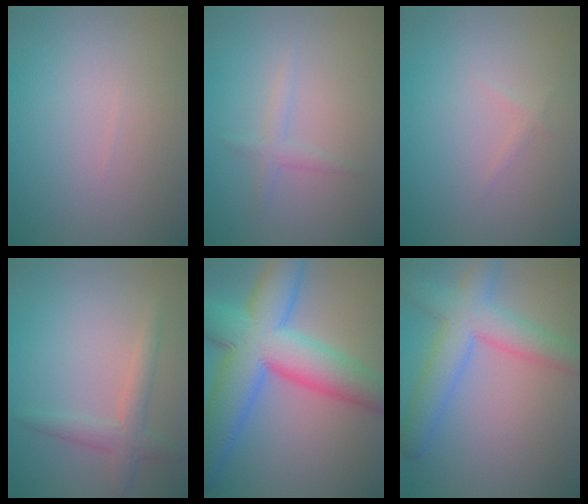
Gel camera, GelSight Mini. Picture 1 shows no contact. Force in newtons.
{"total": 0.7, "press": 0.6, "slide": 0.1}
{"total": 0.6, "press": 0.6, "slide": 0.1}
{"total": 2.7, "press": 2.7, "slide": 0.1}
{"total": 12.4, "press": 12.4, "slide": 0.2}
{"total": 6.5, "press": 6.5, "slide": 0.2}